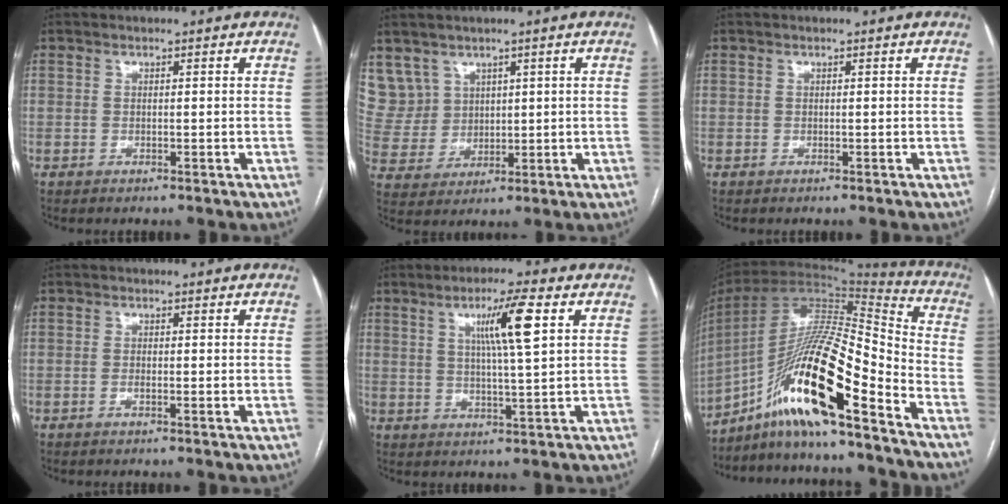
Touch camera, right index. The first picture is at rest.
{"total": 8.0, "force": [4.7, 6.4, 0.3], "torque": [-0.013, 0.022, 0.110]}
{"total": 0.0}
{"total": 1.4, "force": [-0.4, 0.3, 1.3], "torque": [-0.022, -0.003, -0.008]}
{"total": 8.3, "force": [3.0, -0.3, 7.7], "torque": [-0.134, 0.003, 0.050]}
{"total": 20.2, "force": [-11.9, 2.0, 16.2], "torque": [-0.324, -0.003, -0.217]}